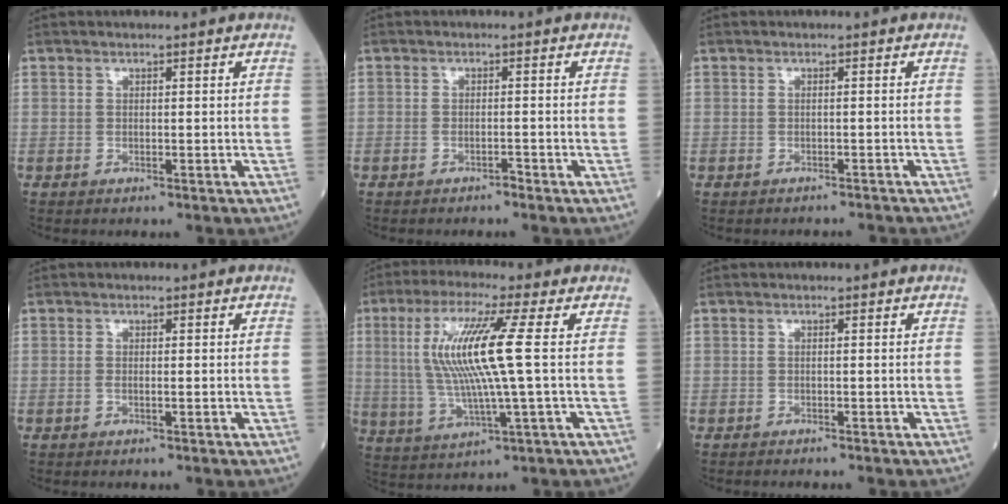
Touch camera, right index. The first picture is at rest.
{"total": 0.8, "force": [-0.7, 0.1, 0.3], "torque": [-0.005, 0.000, -0.013]}
{"total": 2.5, "force": [-2.4, 0.5, -0.3], "torque": [0.007, -0.005, -0.032]}
{"total": 0.7, "force": [-0.2, 0.2, 0.7], "torque": [-0.013, 0.001, -0.003]}
{"total": 12.0, "force": [1.7, -0.3, 11.8], "torque": [-0.251, 0.002, 0.031]}
{"total": 1.9, "force": [-1.7, 0.1, 0.7], "torque": [-0.011, -0.002, -0.021]}